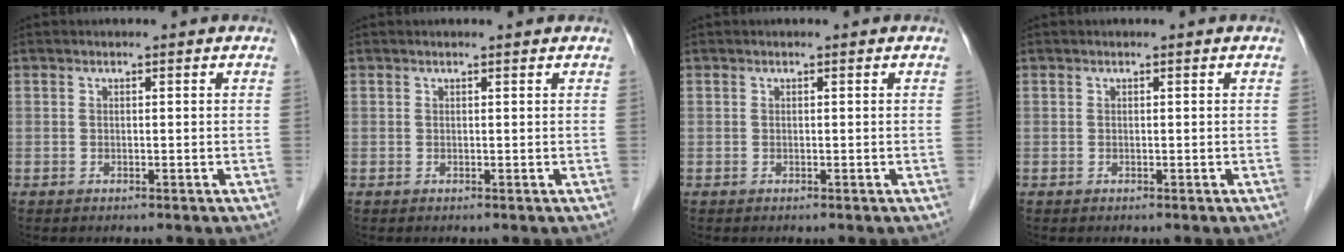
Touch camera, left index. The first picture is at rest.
{"total": 1.1, "force": [1.0, 0.2, 0.2], "torque": [-0.001, 0.005, 0.015]}
{"total": 0.0}
{"total": 0.0}